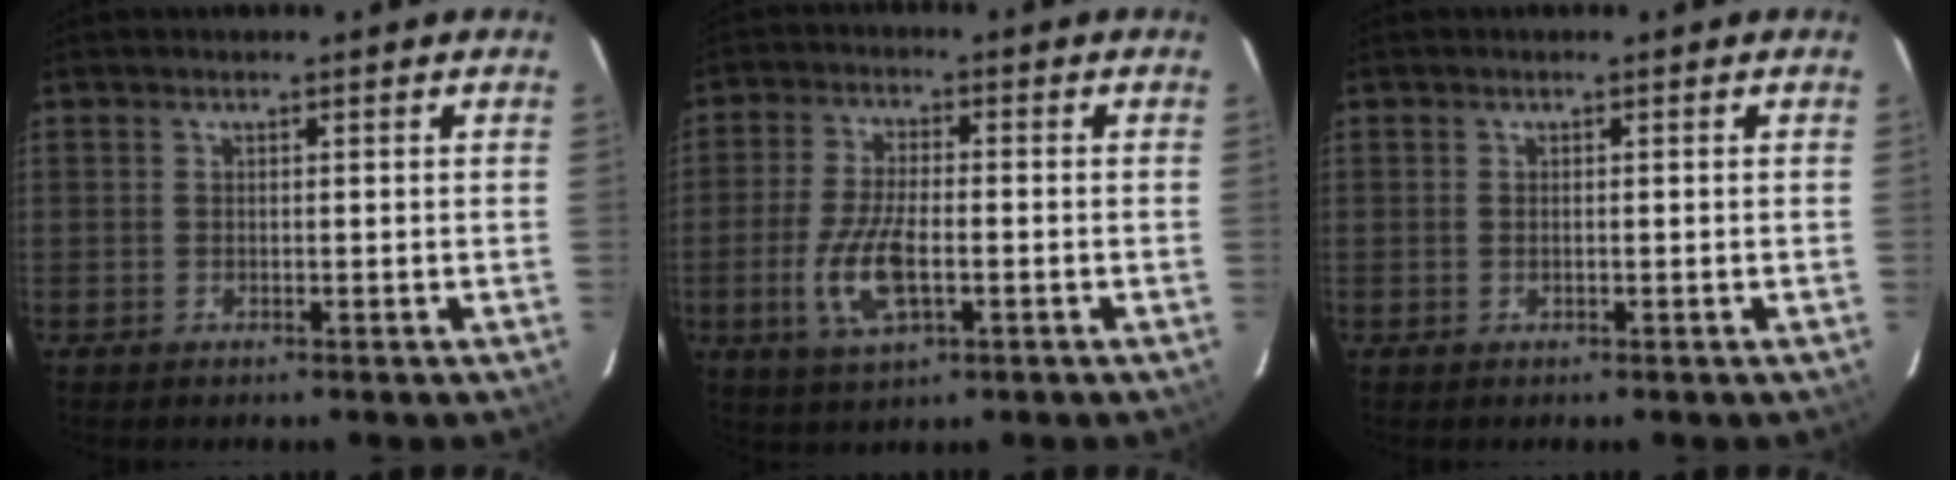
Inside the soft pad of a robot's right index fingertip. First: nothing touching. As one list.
[{"total": 9.9, "force": [-2.7, 3.9, 8.7], "torque": [-0.185, -0.007, -0.051]}, {"total": 0.0}]